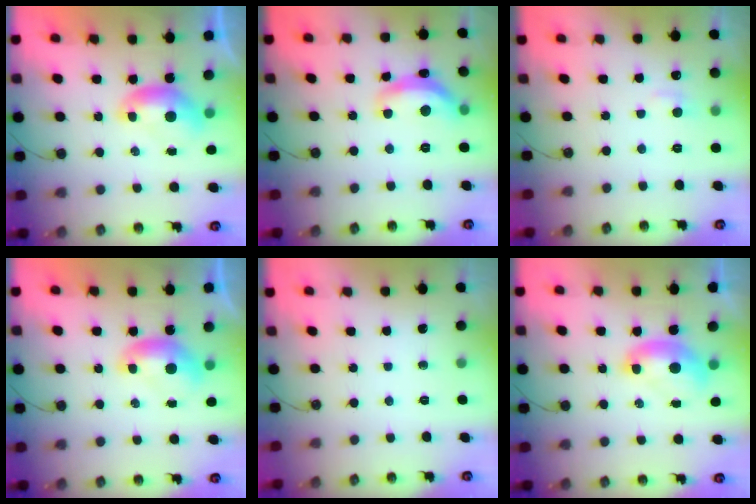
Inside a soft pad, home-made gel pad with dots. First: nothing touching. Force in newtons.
{"total": 7.3, "press": 7.2, "slide": 0.5}
{"total": 1.3, "press": 1.1, "slide": 0.6}
{"total": 0.0}
{"total": 0.0}
{"total": 1.9, "press": 1.9, "slide": 0.3}